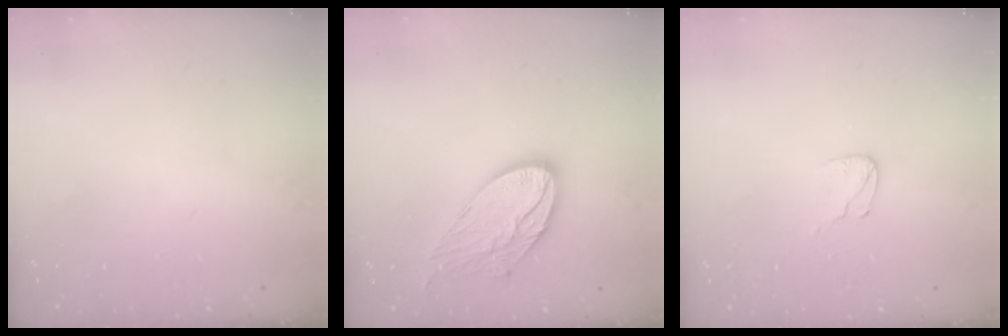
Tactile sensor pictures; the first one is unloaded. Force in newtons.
{"total": 14.2, "press": 14.1, "slide": 1.2}
{"total": 2.7, "press": 2.7, "slide": 0.2}